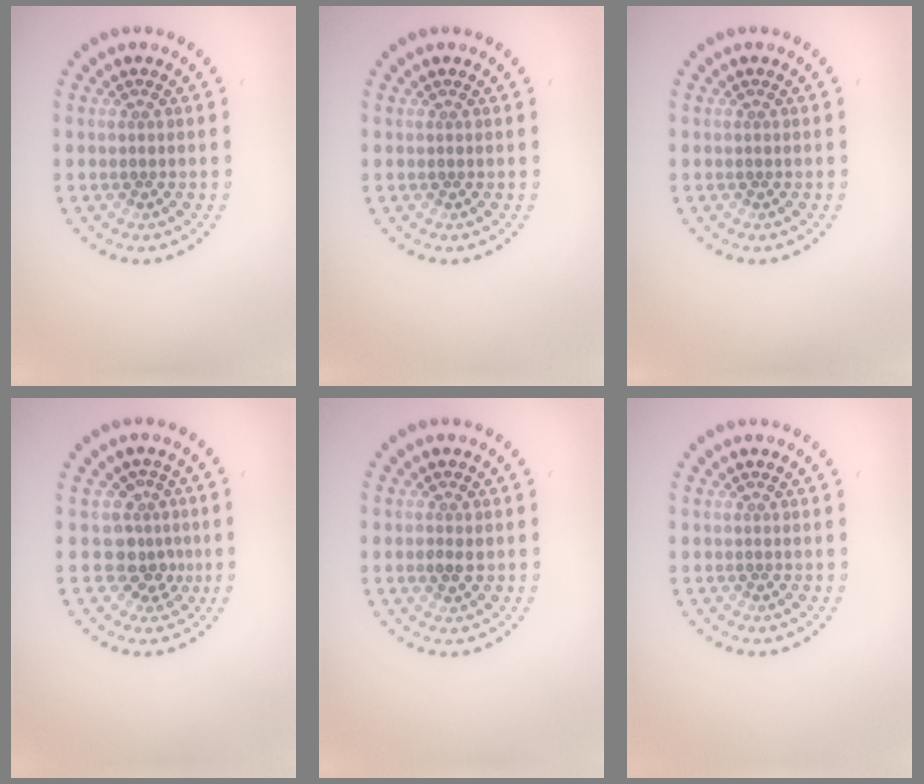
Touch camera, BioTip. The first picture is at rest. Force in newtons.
{"total": 0.0}
{"total": 0.0}
{"total": 2.8, "press": 2.0, "slide": 1.9}
{"total": 1.5, "press": 1.5, "slide": 0.1}
{"total": 0.0}